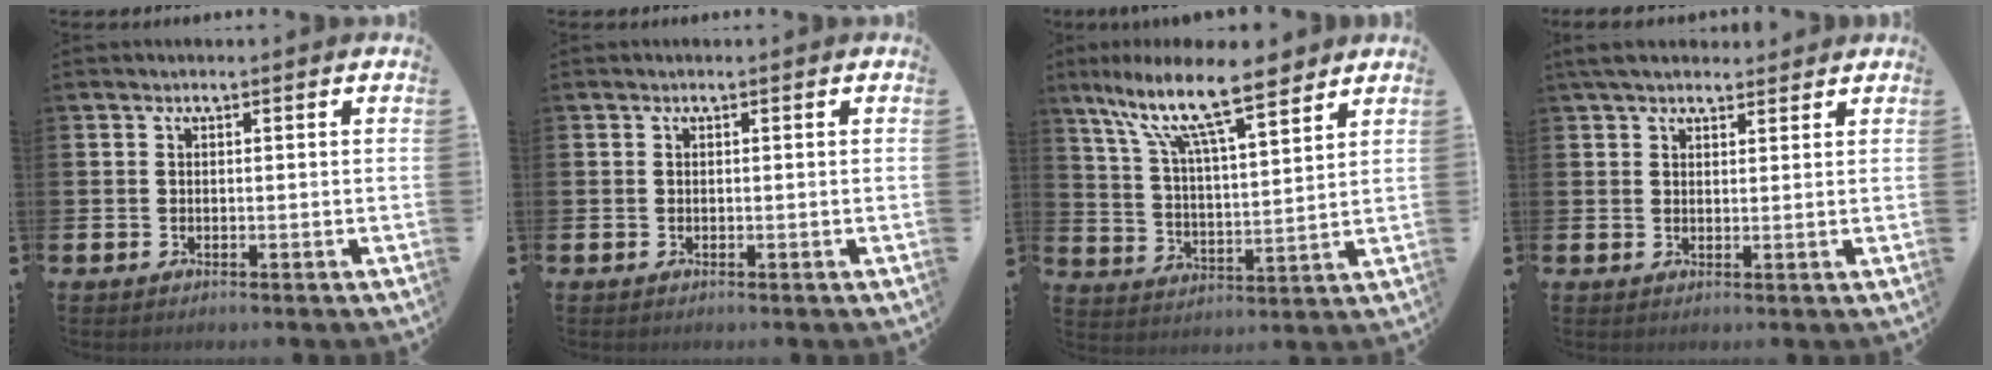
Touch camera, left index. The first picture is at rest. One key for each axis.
{"total": 0.0}
{"total": 12.7, "fx": 10.1, "fy": 2.7, "fz": 7.4, "tx": -0.161, "ty": -0.049, "tz": 0.172}
{"total": 4.0, "fx": 3.5, "fy": 1.5, "fz": 1.2, "tx": -0.022, "ty": -0.010, "tz": 0.063}